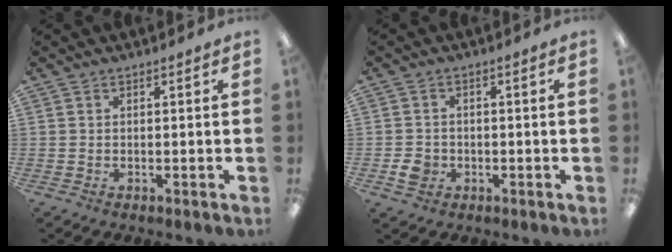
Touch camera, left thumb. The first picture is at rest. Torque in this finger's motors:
{"motor_torque": [0.07, 0.23, -0.01, -0.06, 0.00]}